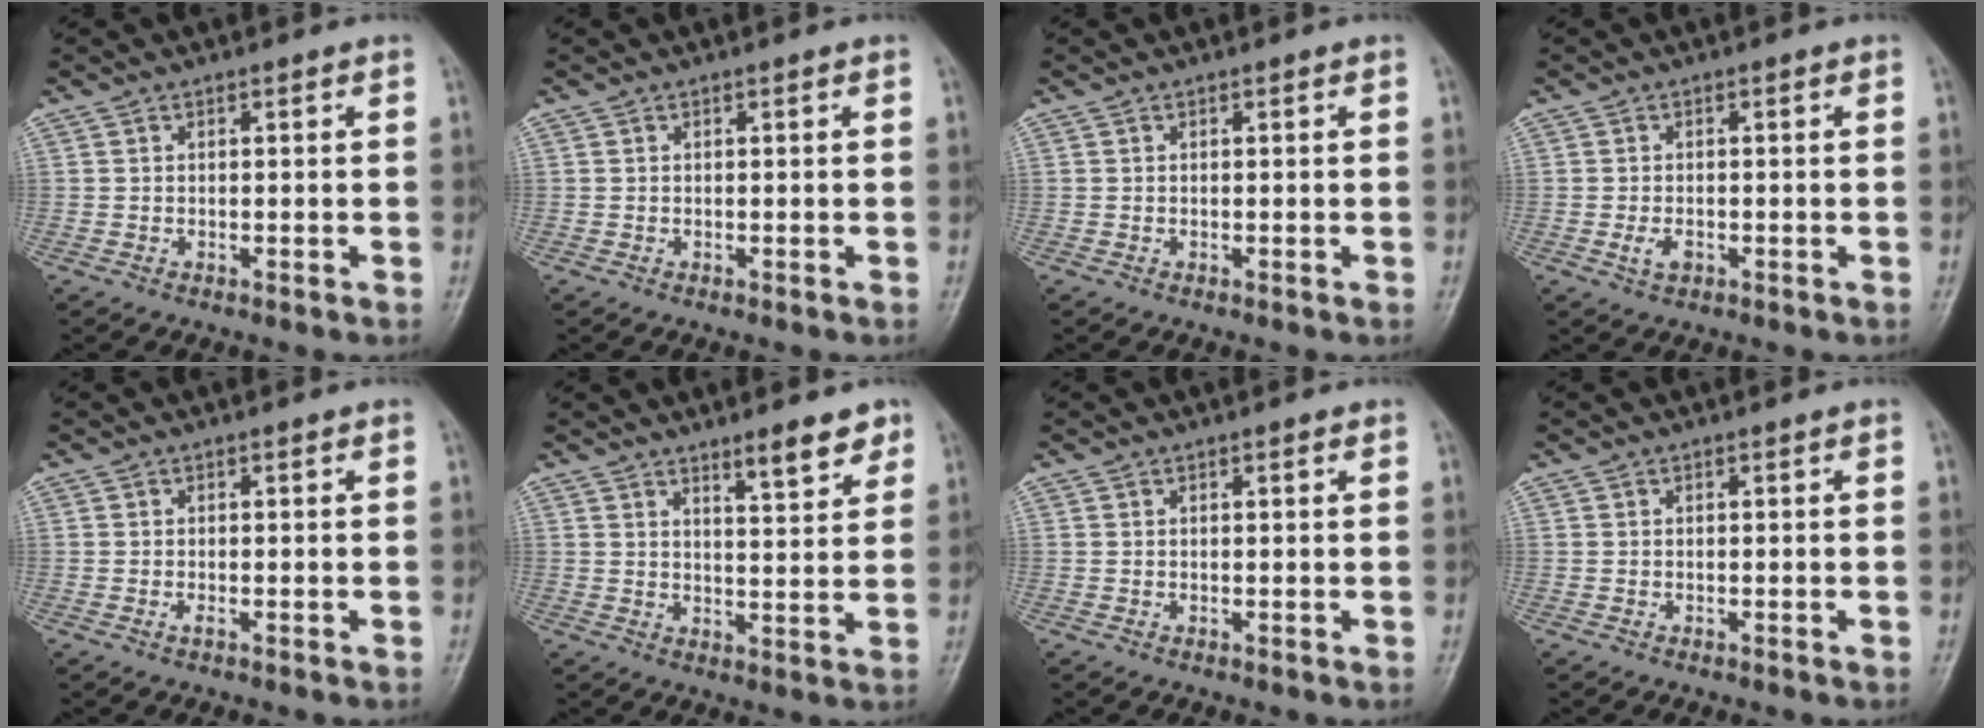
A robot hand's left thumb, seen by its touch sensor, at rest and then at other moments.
{"total": 0.0}
{"total": 0.0}
{"total": 2.3, "force": [-0.8, 1.4, 1.7], "torque": [-0.033, -0.001, -0.014]}
{"total": 0.7, "force": [-0.1, 0.2, 0.7], "torque": [-0.010, -0.001, -0.002]}
{"total": 6.6, "force": [4.7, 1.5, 4.3], "torque": [-0.048, -0.034, 0.068]}
{"total": 0.7, "force": [0.4, 0.2, 0.5], "torque": [-0.008, 0.000, 0.004]}
{"total": 0.0}